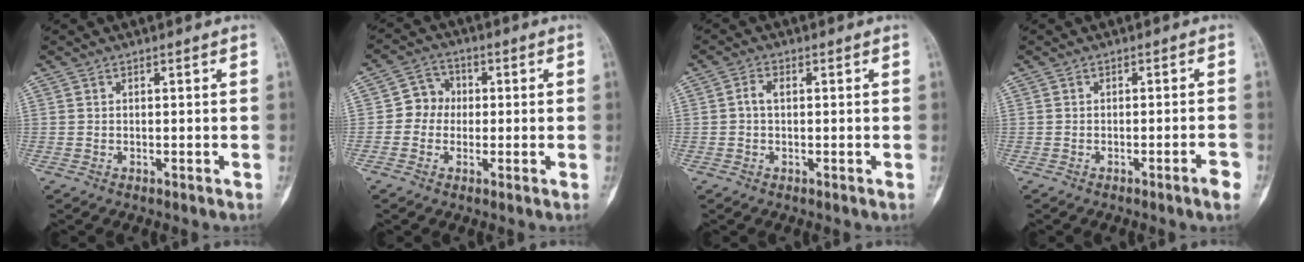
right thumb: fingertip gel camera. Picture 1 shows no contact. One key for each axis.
{"total": 5.2, "fx": -0.3, "fy": 4.8, "fz": 2.0, "tx": -0.002, "ty": 0.012, "tz": -0.018}
{"total": 2.1, "fx": 0.1, "fy": 1.2, "fz": 1.7, "tx": -0.031, "ty": 0.006, "tz": -0.002}
{"total": 2.6, "fx": -1.5, "fy": 0.0, "fz": 2.1, "tx": -0.035, "ty": 0.006, "tz": -0.021}